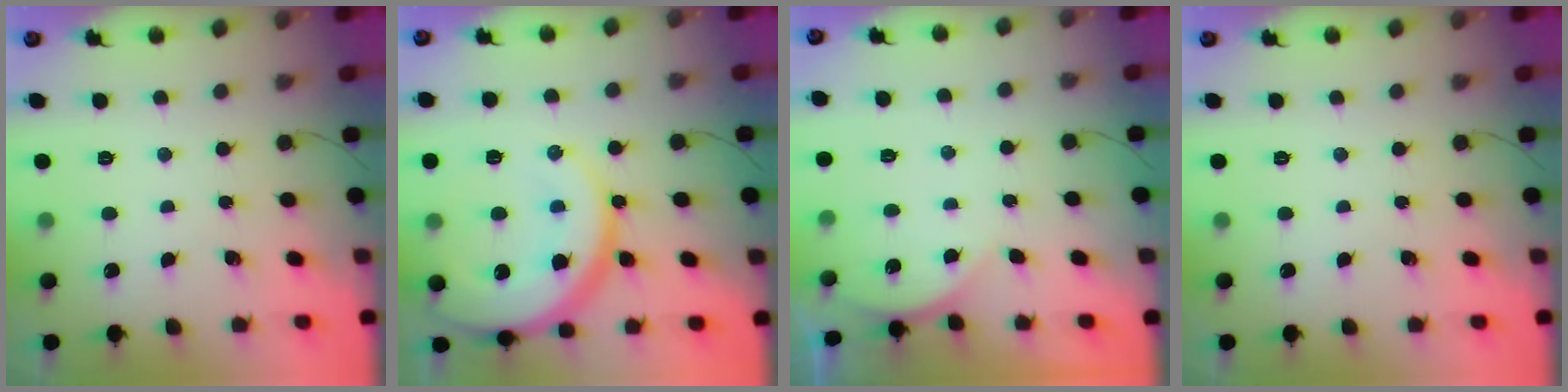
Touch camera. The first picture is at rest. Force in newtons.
{"total": 18.1, "press": 18.0, "slide": 2.3}
{"total": 2.7, "press": 2.3, "slide": 1.4}
{"total": 0.0}